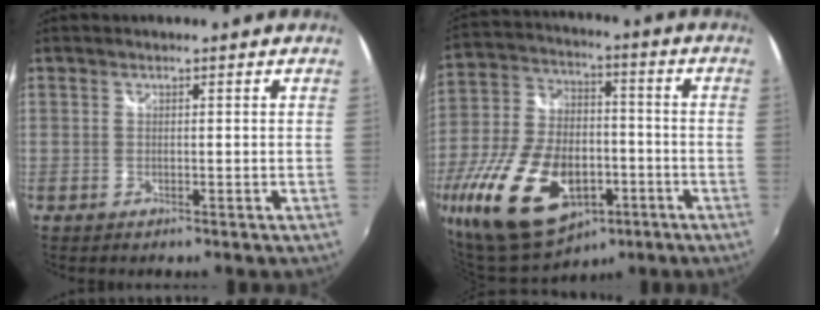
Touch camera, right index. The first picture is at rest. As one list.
[{"total": 26.0, "force": [-11.8, 15.2, 17.4], "torque": [-0.387, -0.025, -0.185]}]